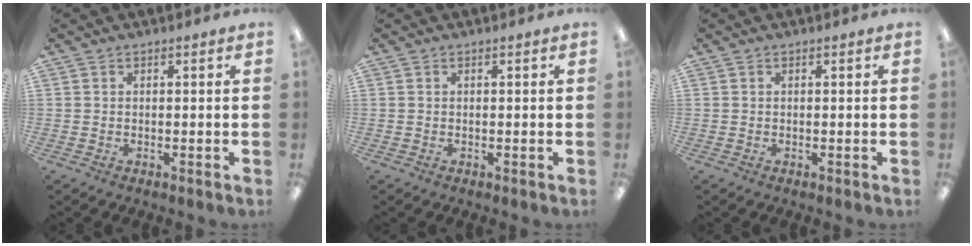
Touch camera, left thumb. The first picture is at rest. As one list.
[{"total": 0.0}, {"total": 0.0}]